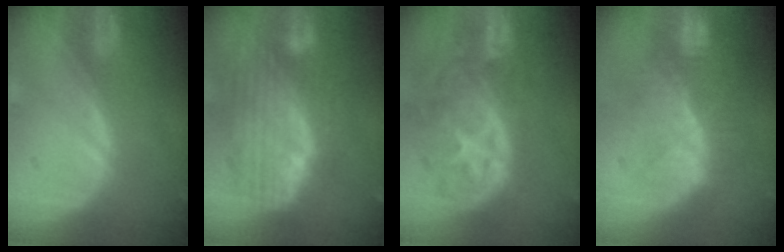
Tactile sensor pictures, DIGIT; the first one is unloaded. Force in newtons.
{"total": 10.6, "press": 9.2, "slide": 5.4}
{"total": 11.2, "press": 9.8, "slide": 5.3}
{"total": 10.4, "press": 8.9, "slide": 5.4}